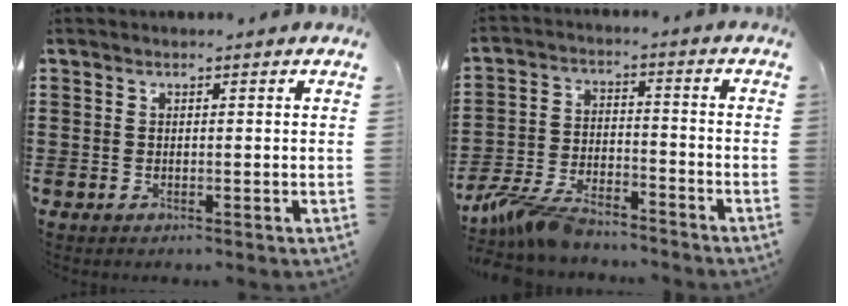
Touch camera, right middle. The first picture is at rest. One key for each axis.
{"total": 8.0, "fx": -7.2, "fy": 1.8, "fz": 3.0, "tx": -0.073, "ty": 0.007, "tz": -0.142}